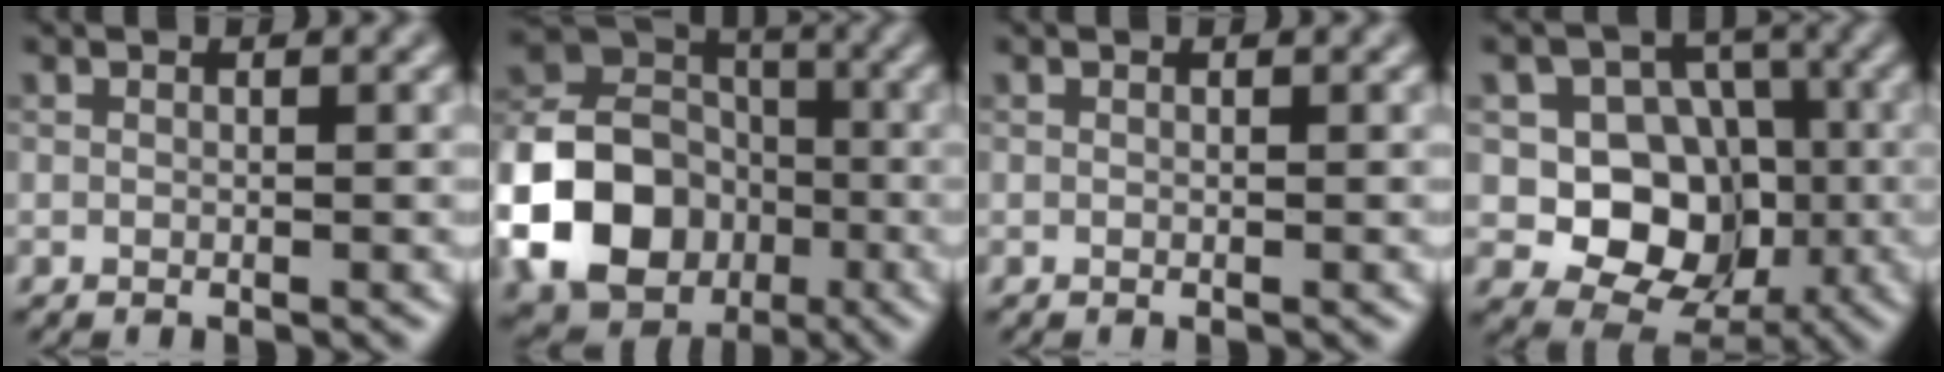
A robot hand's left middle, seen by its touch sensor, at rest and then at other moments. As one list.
[{"total": 14.5, "force": [-4.4, 11.8, 7.2], "torque": [-0.143, -0.029, -0.104]}, {"total": 0.0}, {"total": 9.0, "force": [-0.9, 7.7, 4.5], "torque": [-0.055, 0.001, -0.040]}]